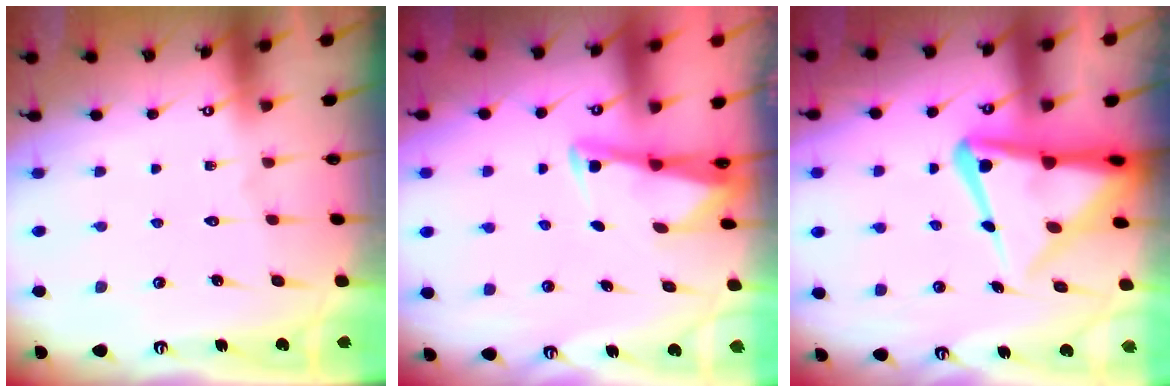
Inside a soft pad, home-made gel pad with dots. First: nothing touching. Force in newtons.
{"total": 2.9, "press": 2.9, "slide": 0.1}
{"total": 12.7, "press": 12.6, "slide": 1.4}